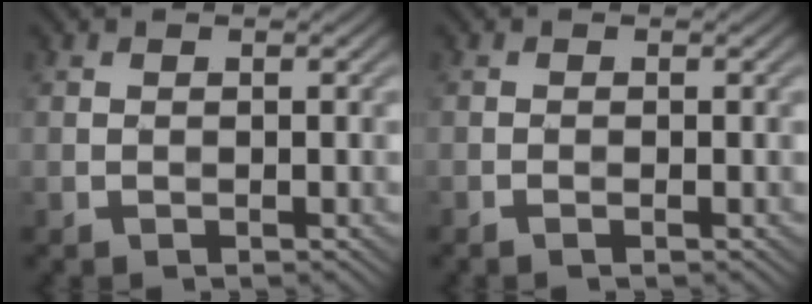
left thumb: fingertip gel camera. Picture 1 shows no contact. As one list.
[{"total": 0.6, "force": [-0.3, 0.0, 0.5], "torque": [-0.010, 0.000, -0.009]}]